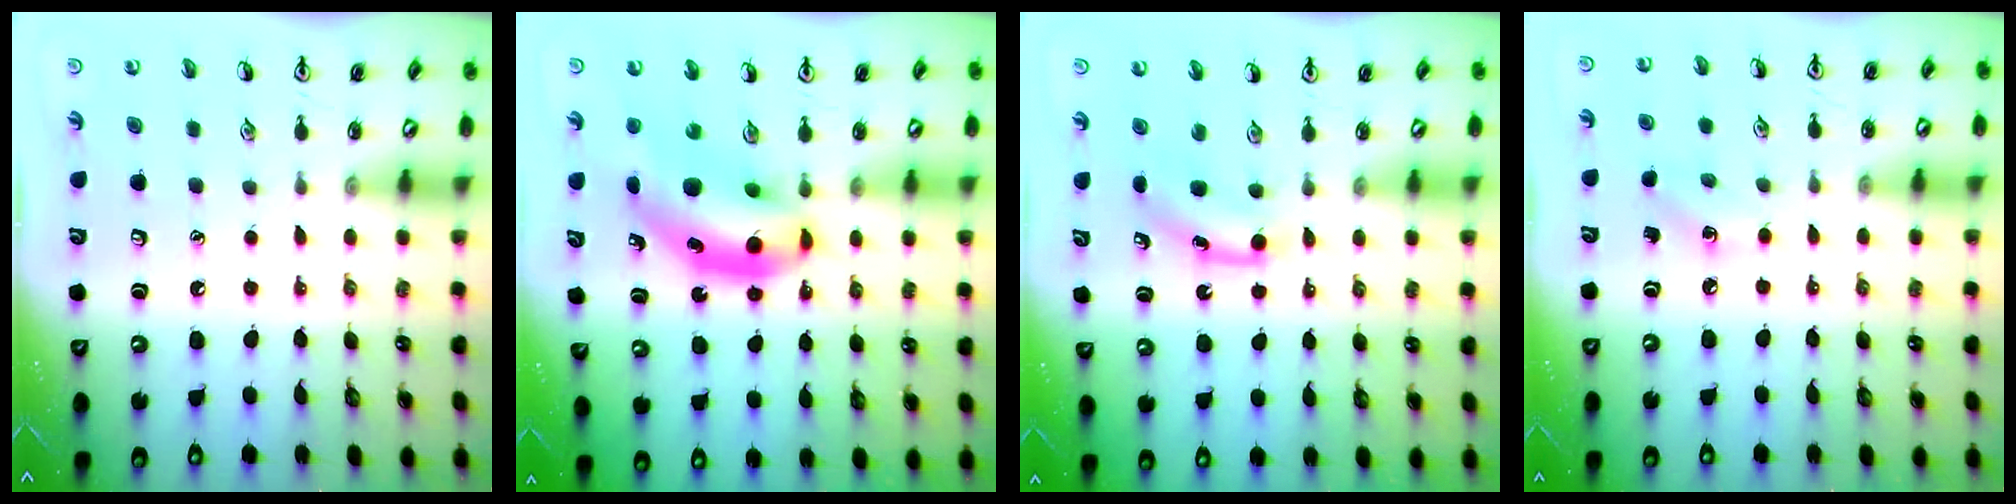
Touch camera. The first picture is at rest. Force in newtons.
{"total": 12.5, "press": 11.9, "slide": 3.7}
{"total": 4.2, "press": 3.9, "slide": 1.3}
{"total": 5.0, "press": 4.7, "slide": 1.7}